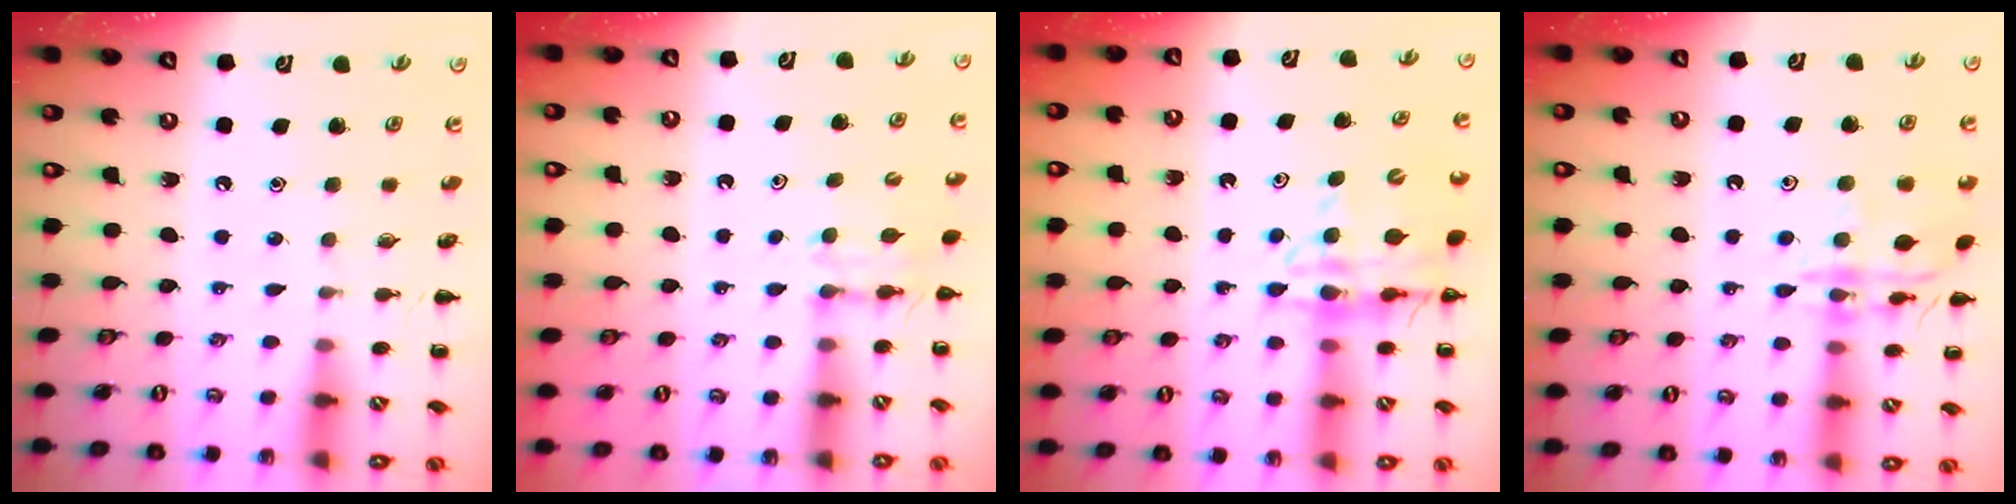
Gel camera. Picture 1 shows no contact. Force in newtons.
{"total": 6.1, "press": 5.9, "slide": 1.6}
{"total": 12.4, "press": 12.0, "slide": 3.3}
{"total": 14.8, "press": 14.8, "slide": 0.5}